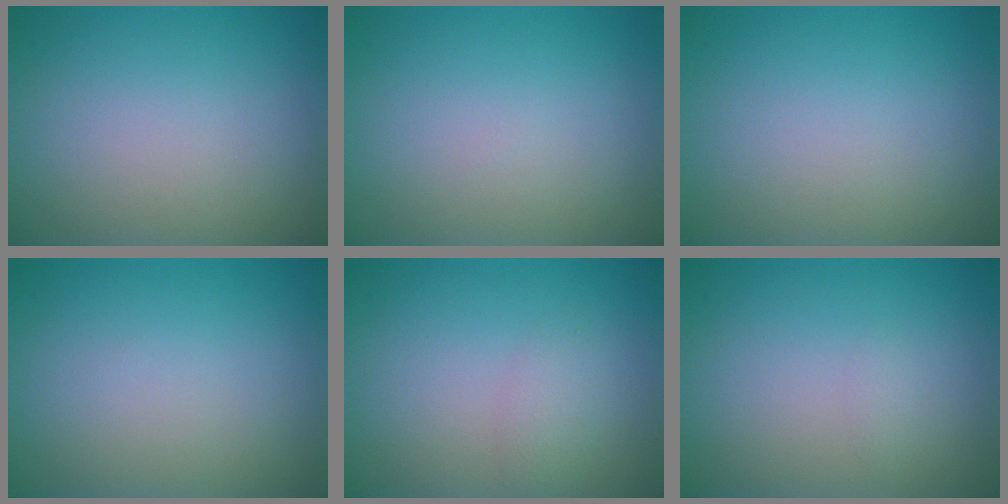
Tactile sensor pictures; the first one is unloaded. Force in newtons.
{"total": 0.0}
{"total": 0.0}
{"total": 0.0}
{"total": 1.6, "press": 1.6, "slide": 0.1}
{"total": 0.6, "press": 0.6, "slide": 0.0}